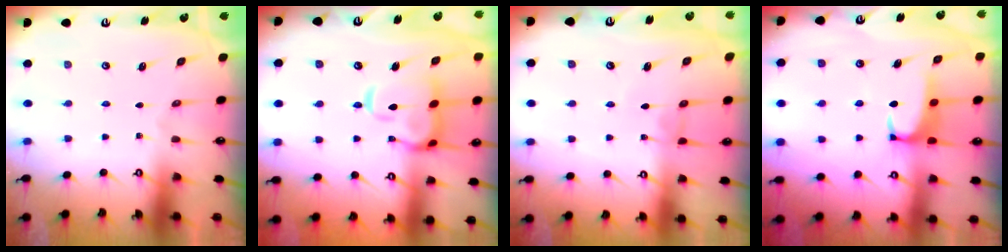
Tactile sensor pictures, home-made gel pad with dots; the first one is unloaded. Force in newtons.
{"total": 7.0, "press": 6.8, "slide": 1.3}
{"total": 0.8, "press": 0.7, "slide": 0.5}
{"total": 2.4, "press": 2.3, "slide": 0.7}